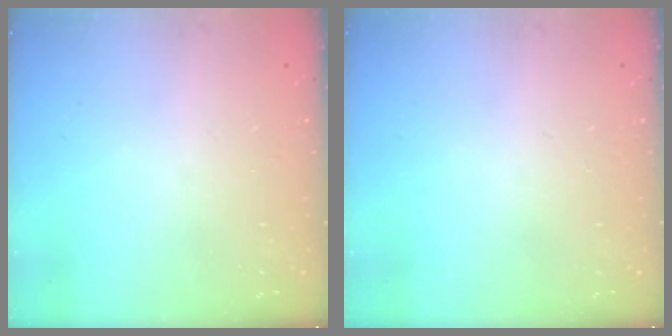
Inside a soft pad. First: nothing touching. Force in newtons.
{"total": 0.0}